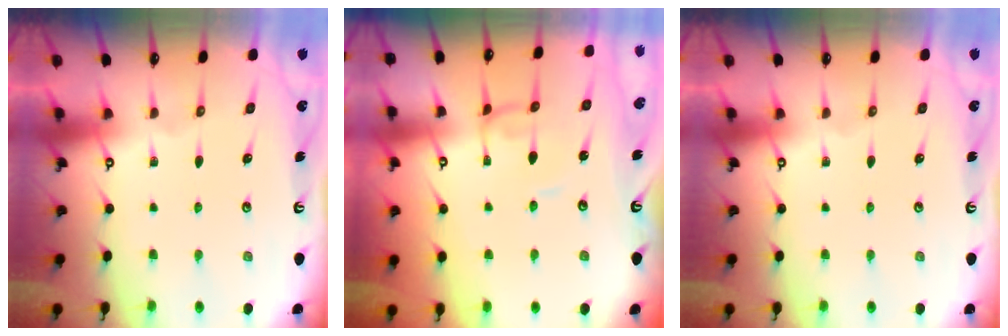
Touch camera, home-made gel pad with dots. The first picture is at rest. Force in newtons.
{"total": 2.1, "press": 2.1, "slide": 0.1}
{"total": 0.0}